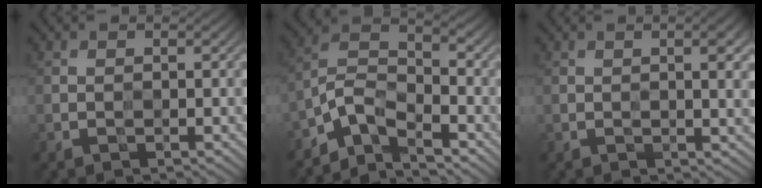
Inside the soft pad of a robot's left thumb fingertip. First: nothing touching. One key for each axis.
{"total": 6.9, "fx": -5.4, "fy": 2.6, "fz": 3.5, "tx": -0.064, "ty": 0.002, "tz": -0.125}
{"total": 4.2, "fx": 0.8, "fy": 0.8, "fz": 4.1, "tx": -0.062, "ty": 0.007, "tz": 0.012}